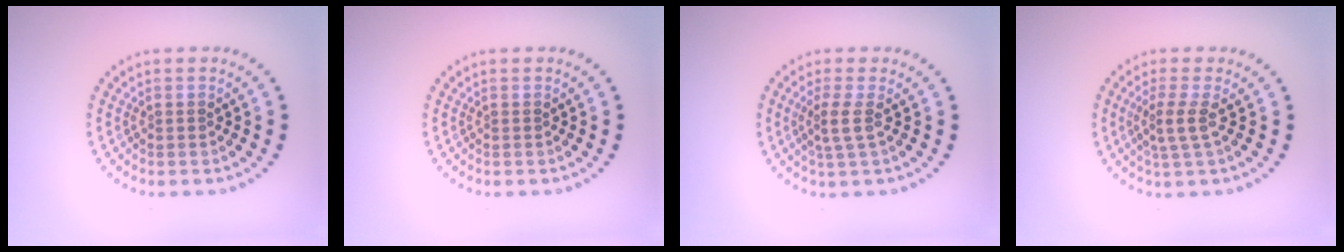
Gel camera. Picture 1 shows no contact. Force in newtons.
{"total": 0.0}
{"total": 1.8, "press": 1.4, "slide": 1.2}
{"total": 2.2, "press": 1.7, "slide": 1.4}